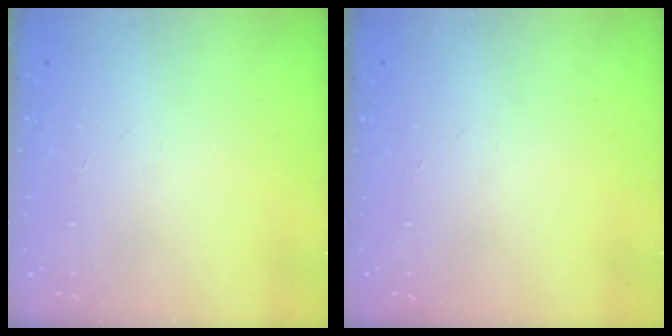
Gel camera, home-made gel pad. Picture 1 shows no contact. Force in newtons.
{"total": 0.0}